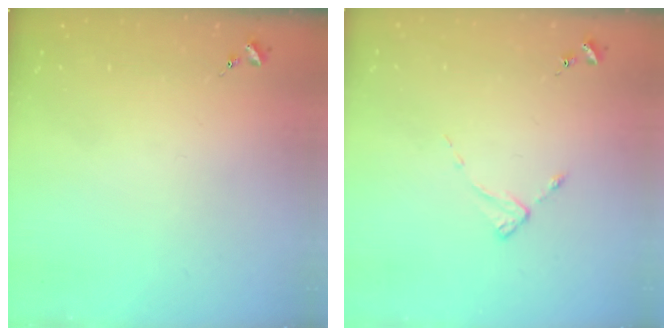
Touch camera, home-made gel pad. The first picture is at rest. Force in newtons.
{"total": 1.9, "press": 1.8, "slide": 0.3}